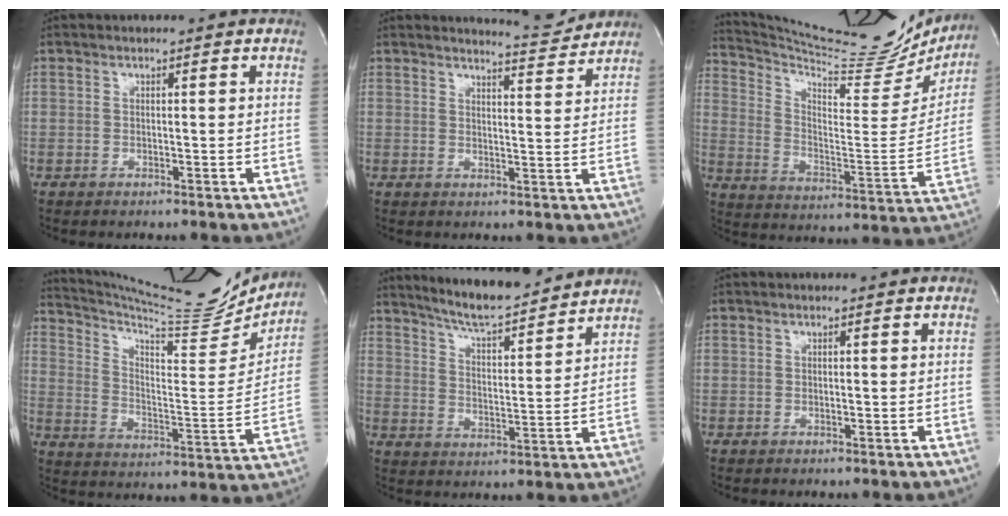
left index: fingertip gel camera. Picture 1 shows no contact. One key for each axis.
{"total": 4.5, "fx": 4.4, "fy": -0.4, "fz": -0.7, "tx": -0.002, "ty": -0.027, "tz": 0.056}
{"total": 24.4, "fx": 22.7, "fy": 3.1, "fz": 8.2, "tx": -0.137, "ty": -0.076, "tz": 0.313}
{"total": 22.3, "fx": 20.9, "fy": 1.6, "fz": 7.8, "tx": -0.136, "ty": -0.065, "tz": 0.296}
{"total": 13.7, "fx": 12.6, "fy": 1.2, "fz": 5.2, "tx": -0.089, "ty": -0.005, "tz": 0.196}
{"total": 0.0}